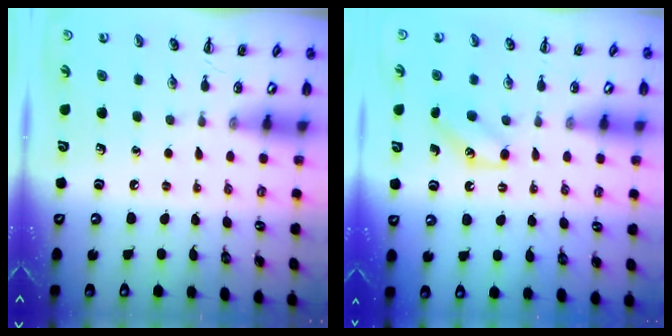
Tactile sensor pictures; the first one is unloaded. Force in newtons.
{"total": 5.2, "press": 5.1, "slide": 1.3}